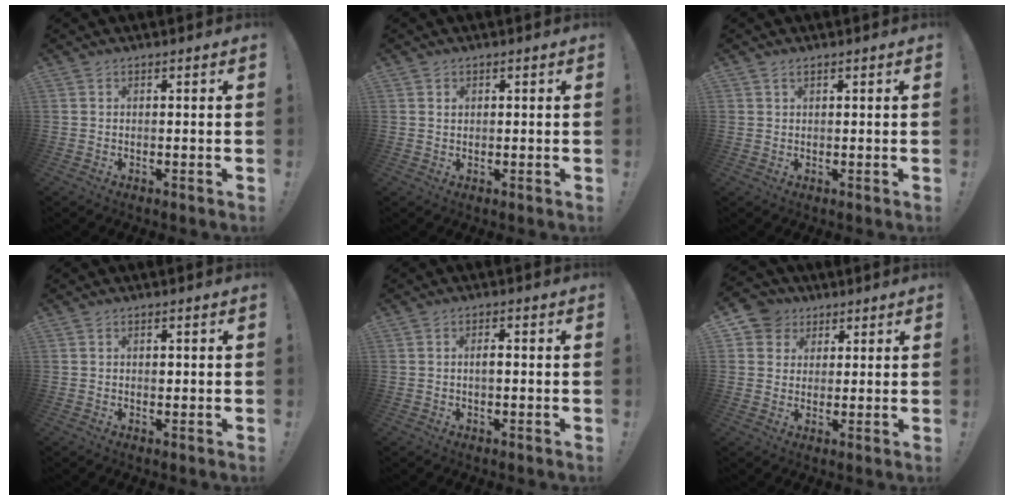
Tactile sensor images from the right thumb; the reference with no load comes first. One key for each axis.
{"total": 0.9, "fx": 0.7, "fy": 0.6, "fz": -0.1, "tx": 0.006, "ty": -0.002, "tz": 0.013}
{"total": 1.0, "fx": 0.7, "fy": 0.7, "fz": 0.3, "tx": -0.006, "ty": 0.002, "tz": 0.014}
{"total": 0.5, "fx": 0.1, "fy": 0.5, "fz": 0.1, "tx": 0.006, "ty": 0.000, "tz": 0.001}
{"total": 1.8, "fx": -0.3, "fy": 0.7, "fz": 1.6, "tx": -0.022, "ty": 0.002, "tz": -0.008}
{"total": 6.4, "fx": 2.6, "fy": 5.8, "fz": 1.0, "tx": -0.023, "ty": -0.010, "tz": 0.052}